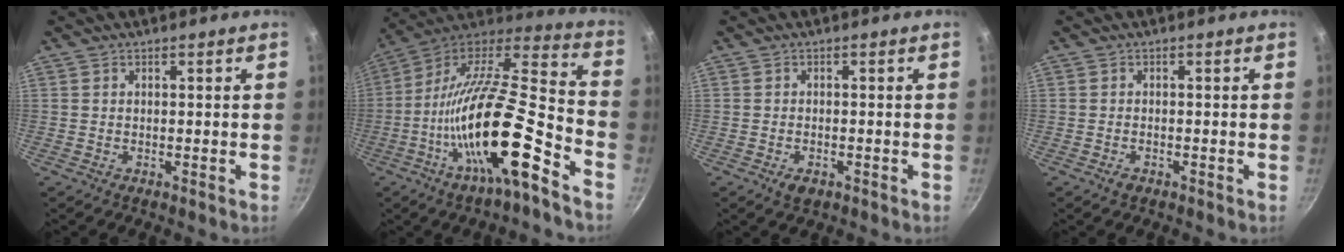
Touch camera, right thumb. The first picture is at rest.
{"total": 24.5, "force": [-10.6, 6.4, 21.2], "torque": [-0.344, 0.053, -0.201]}
{"total": 2.6, "force": [-1.3, 1.5, 1.7], "torque": [-0.030, 0.006, -0.020]}
{"total": 1.3, "force": [-0.8, 0.7, 0.7], "torque": [-0.017, 0.004, -0.015]}